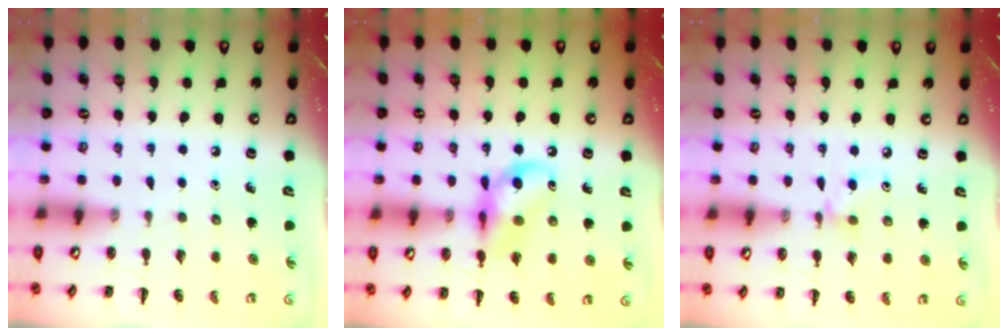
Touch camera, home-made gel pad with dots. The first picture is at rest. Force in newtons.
{"total": 13.8, "press": 13.6, "slide": 2.5}
{"total": 4.6, "press": 4.4, "slide": 1.6}